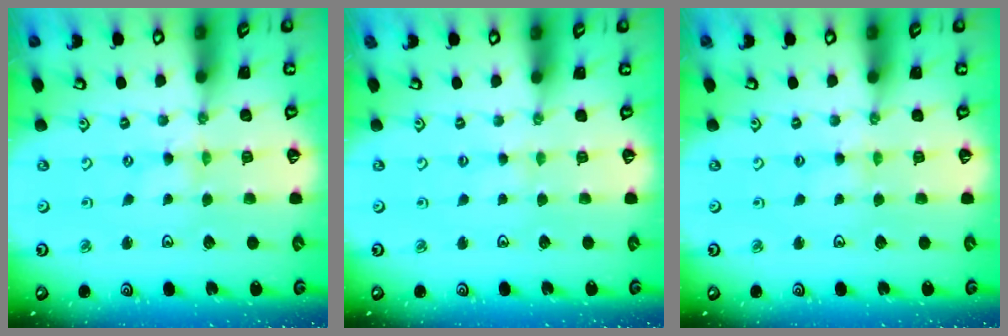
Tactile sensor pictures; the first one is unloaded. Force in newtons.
{"total": 1.7, "press": 1.7, "slide": 0.3}
{"total": 1.3, "press": 1.2, "slide": 0.3}